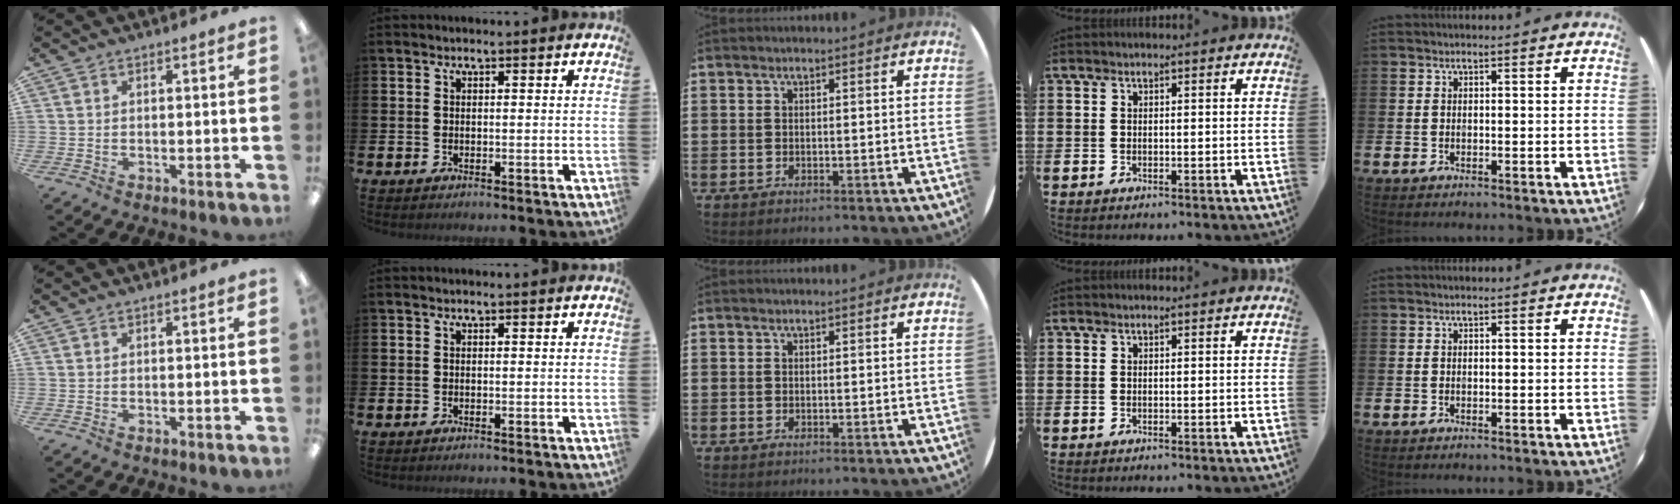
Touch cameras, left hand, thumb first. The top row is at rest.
{}